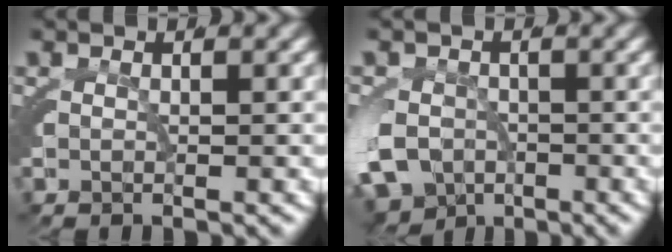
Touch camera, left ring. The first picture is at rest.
{"total": 7.0, "force": [-3.5, 5.6, 2.2], "torque": [-0.045, -0.033, -0.047]}